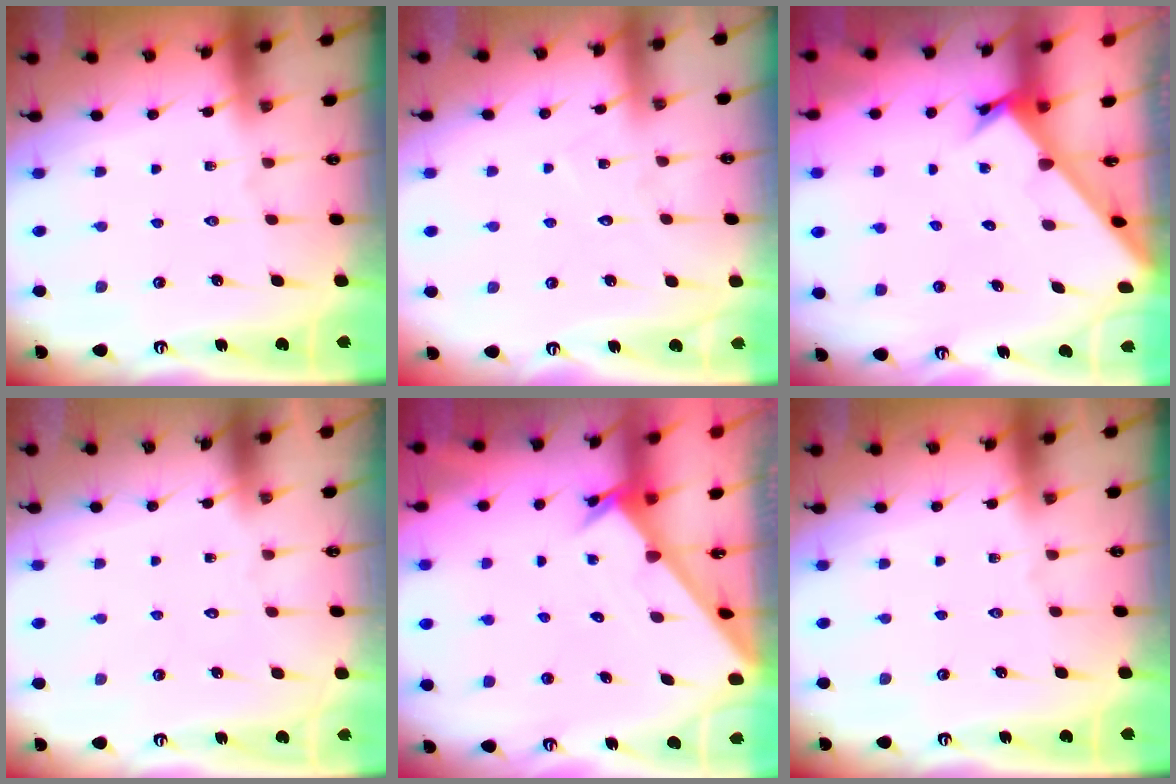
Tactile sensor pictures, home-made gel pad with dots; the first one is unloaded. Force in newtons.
{"total": 3.5, "press": 3.5, "slide": 0.5}
{"total": 2.1, "press": 2.1, "slide": 0.2}
{"total": 1.6, "press": 1.6, "slide": 0.0}
{"total": 2.2, "press": 2.2, "slide": 0.1}
{"total": 0.0}